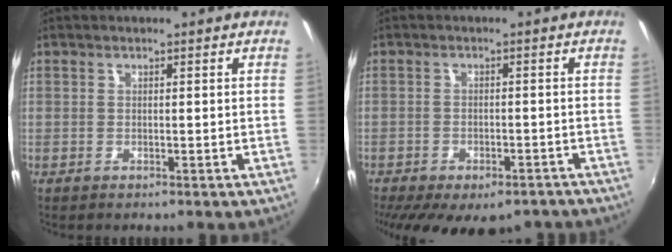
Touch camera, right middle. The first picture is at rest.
{"total": 16.6, "force": [-12.1, 7.1, 8.8], "torque": [-0.182, -0.039, -0.158]}